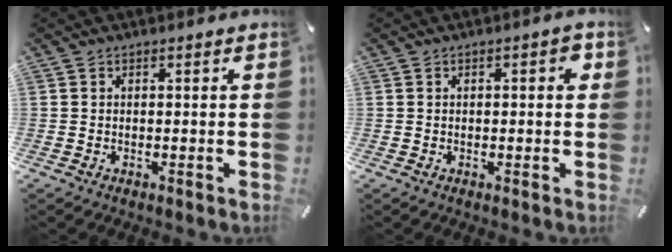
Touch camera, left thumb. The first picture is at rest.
{"total": 2.4, "force": [0.3, 1.1, 2.1], "torque": [-0.025, 0.003, -0.001]}